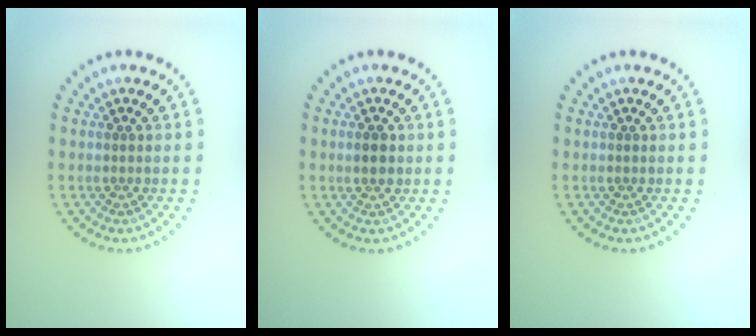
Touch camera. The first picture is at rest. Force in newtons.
{"total": 1.2, "press": 1.2, "slide": 0.1}
{"total": 0.0}